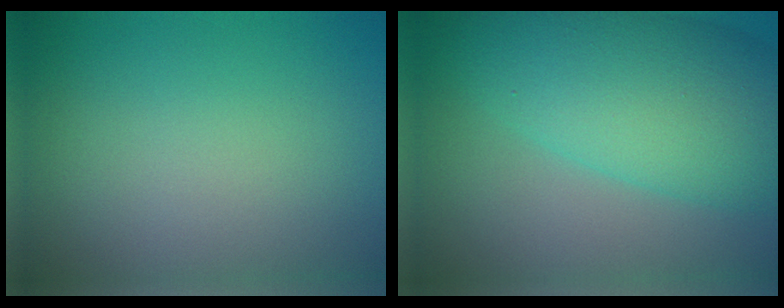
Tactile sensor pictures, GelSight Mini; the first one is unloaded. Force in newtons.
{"total": 9.9, "press": 9.9, "slide": 0.2}